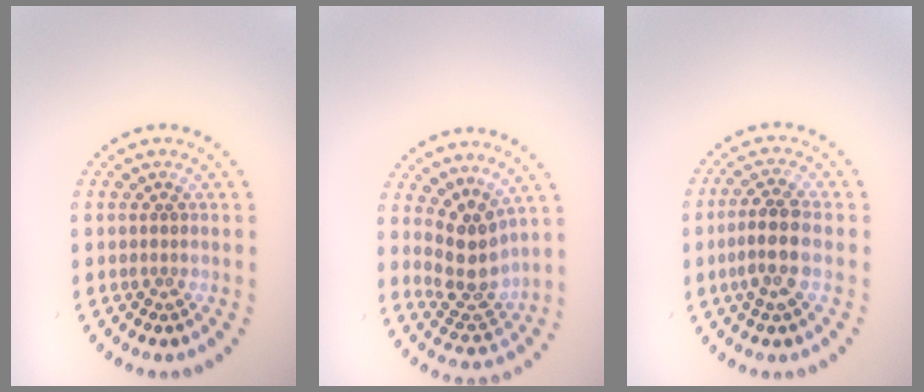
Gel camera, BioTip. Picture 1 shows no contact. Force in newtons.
{"total": 3.8, "press": 3.2, "slide": 2.1}
{"total": 3.3, "press": 3.0, "slide": 1.2}